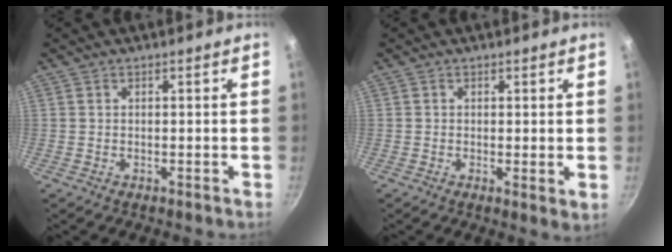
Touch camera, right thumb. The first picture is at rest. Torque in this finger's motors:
{"motor_torque": [-0.19, 0.29, -0.14, -0.20, -0.08]}